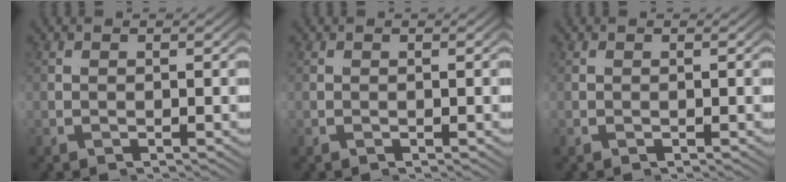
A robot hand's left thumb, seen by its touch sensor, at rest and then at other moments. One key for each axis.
{"total": 0.0}
{"total": 0.0}